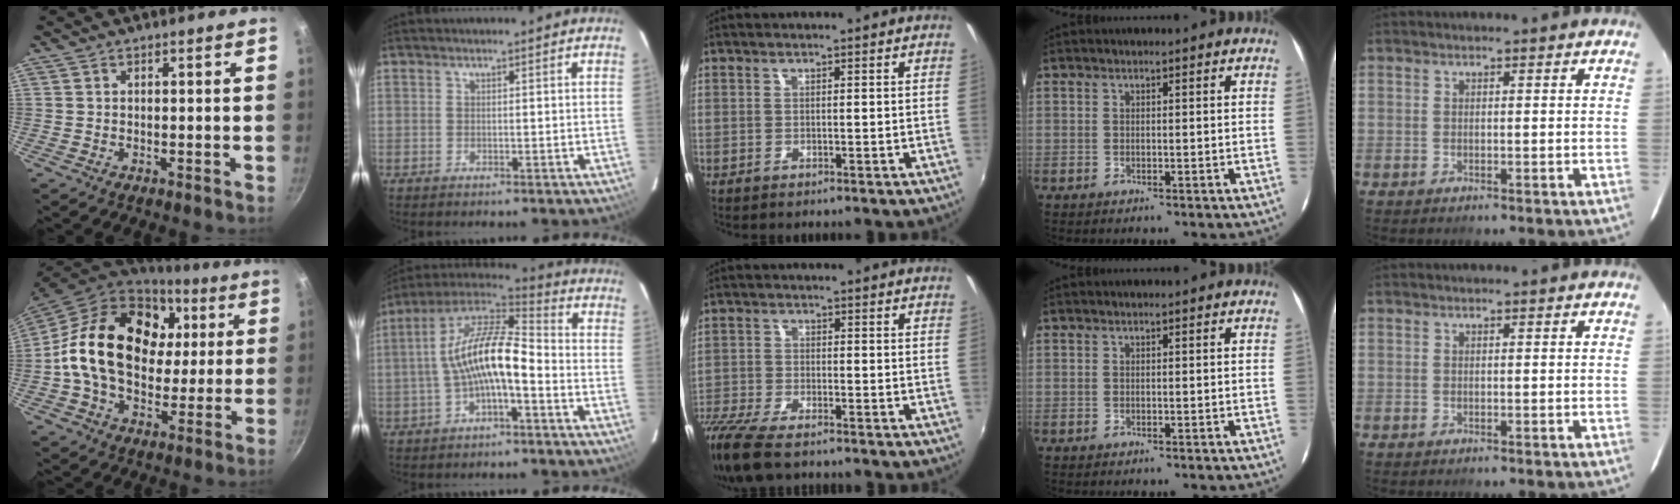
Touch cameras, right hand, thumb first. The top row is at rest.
{"thumb": {"total": 23.9, "force": [3.8, 16.9, 16.5], "torque": [-0.260, 0.016, 0.059]}, "index": {"total": 13.3, "force": [-2.9, 4.3, 12.3], "torque": [-0.238, 0.020, -0.056]}, "middle": {"total": 12.9, "force": [-10.3, 3.8, 6.8], "torque": [-0.174, -0.046, -0.195]}}